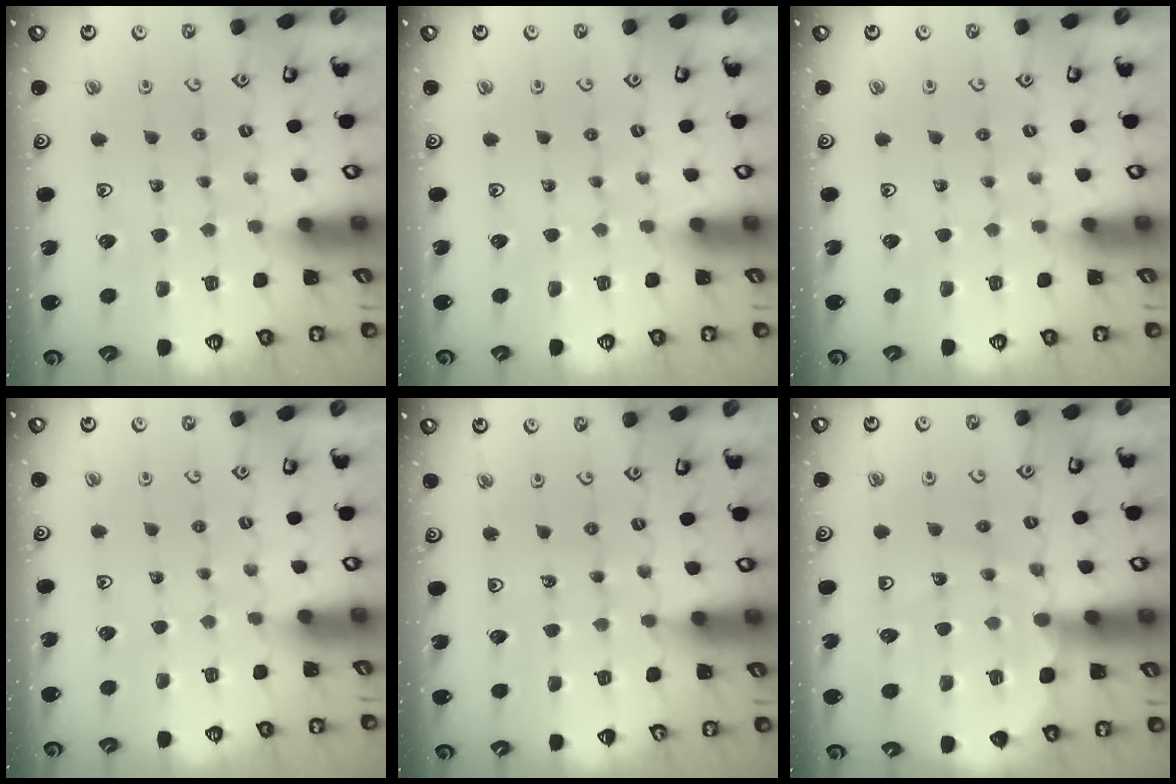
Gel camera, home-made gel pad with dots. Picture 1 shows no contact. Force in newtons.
{"total": 0.0}
{"total": 0.0}
{"total": 0.0}
{"total": 3.3, "press": 3.3, "slide": 0.3}
{"total": 12.4, "press": 11.9, "slide": 3.3}